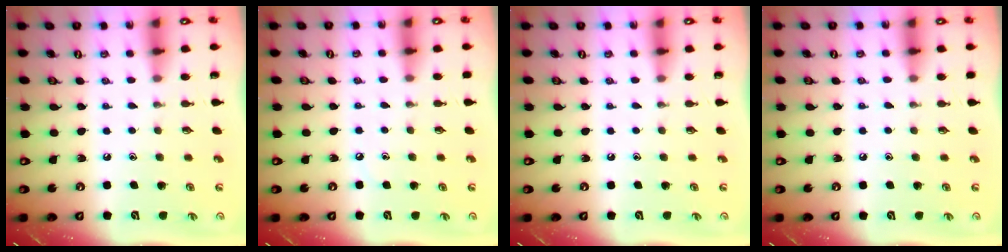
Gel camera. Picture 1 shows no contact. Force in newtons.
{"total": 2.2, "press": 2.2, "slide": 0.3}
{"total": 0.0}
{"total": 3.3, "press": 3.2, "slide": 0.5}